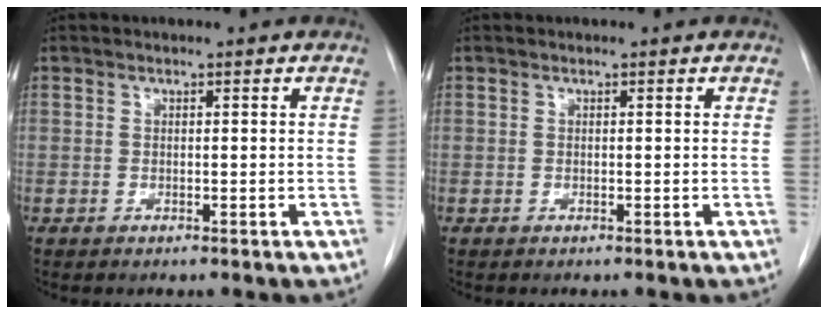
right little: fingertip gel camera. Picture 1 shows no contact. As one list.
[{"total": 0.0}]